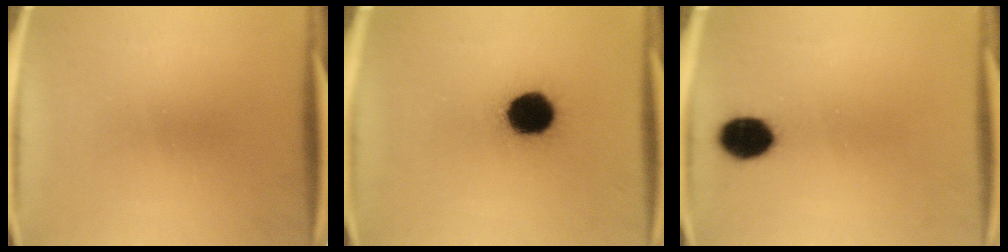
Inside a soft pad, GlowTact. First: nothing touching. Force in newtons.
{"total": 13.9}
{"total": 7.9}